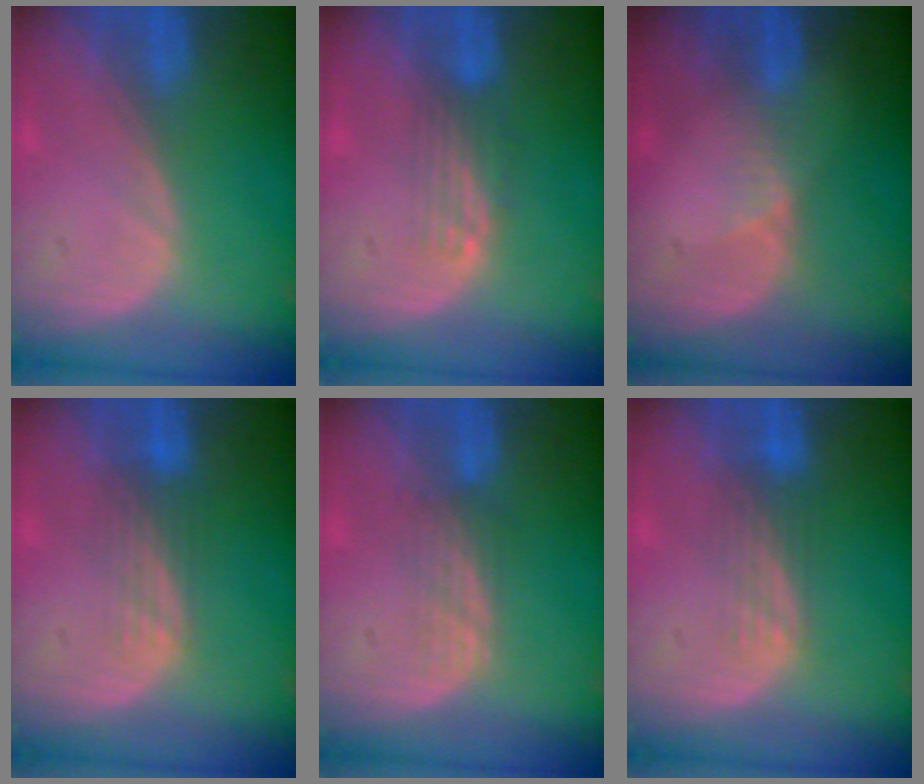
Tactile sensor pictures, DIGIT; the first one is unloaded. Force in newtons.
{"total": 3.3, "press": 2.8, "slide": 1.8}
{"total": 2.0, "press": 1.6, "slide": 1.3}
{"total": 3.7, "press": 3.1, "slide": 2.0}
{"total": 2.9, "press": 2.6, "slide": 1.3}
{"total": 3.7, "press": 3.1, "slide": 2.0}